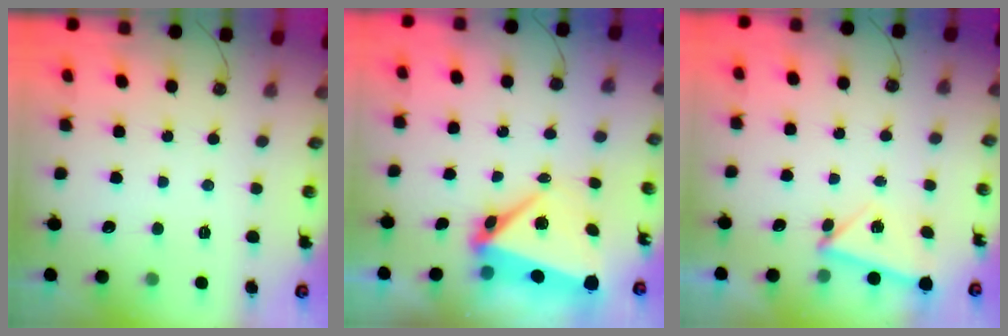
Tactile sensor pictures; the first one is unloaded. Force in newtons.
{"total": 6.7, "press": 6.5, "slide": 1.6}
{"total": 4.4, "press": 3.8, "slide": 2.2}